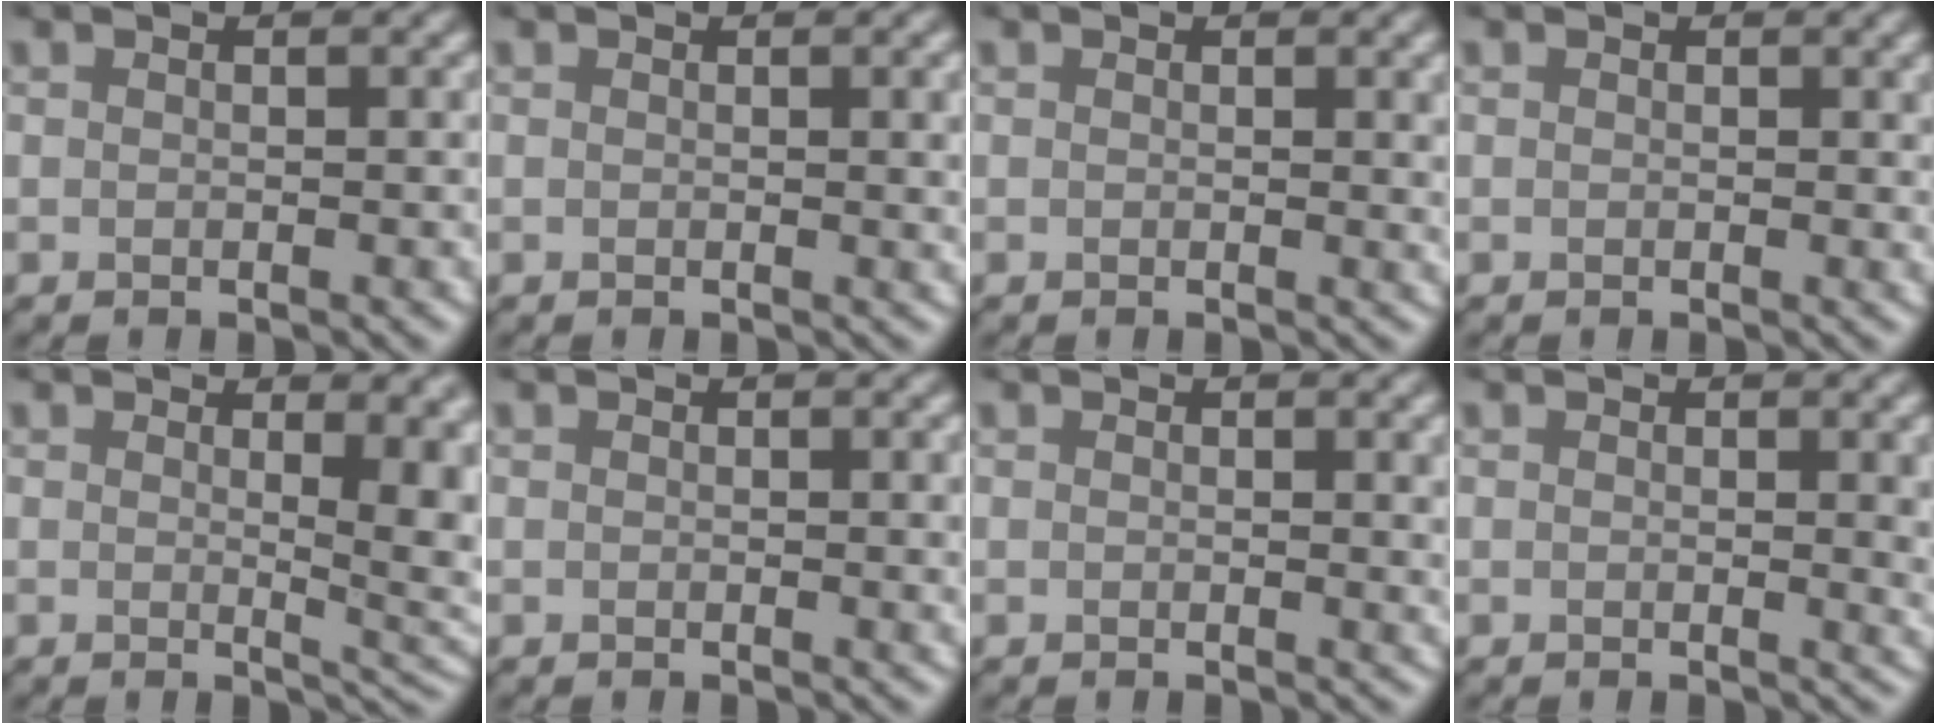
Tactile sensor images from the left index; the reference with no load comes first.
{"total": 2.2, "force": [0.4, 0.6, 2.0], "torque": [-0.017, 0.002, 0.003]}
{"total": 1.7, "force": [0.5, 0.5, 1.5], "torque": [-0.011, 0.001, 0.006]}
{"total": 0.6, "force": [0.3, 0.2, 0.5], "torque": [-0.005, -0.003, 0.003]}
{"total": 7.6, "force": [1.3, 3.1, 6.9], "torque": [-0.045, -0.004, 0.021]}
{"total": 1.6, "force": [0.2, 0.4, 1.5], "torque": [-0.013, 0.001, 0.000]}
{"total": 1.9, "force": [0.5, 0.6, 1.8], "torque": [-0.014, 0.001, 0.005]}
{"total": 2.6, "force": [0.4, 0.7, 2.5], "torque": [-0.022, -0.002, 0.005]}